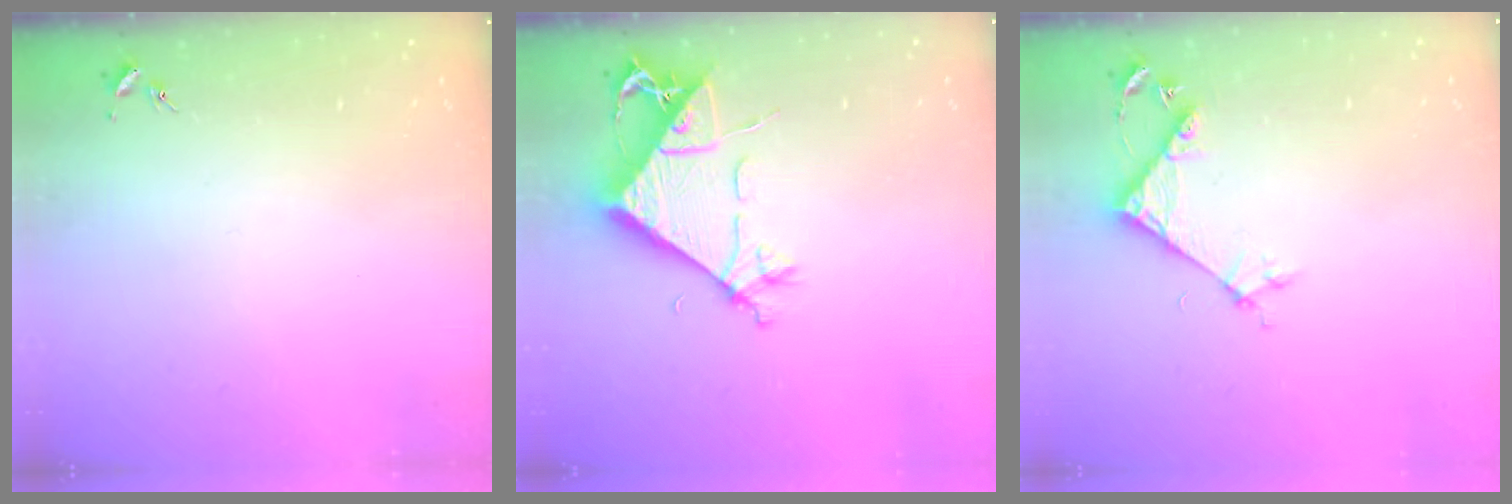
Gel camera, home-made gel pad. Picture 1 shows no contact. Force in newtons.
{"total": 7.7, "press": 7.6, "slide": 1.1}
{"total": 5.4, "press": 5.4, "slide": 0.4}